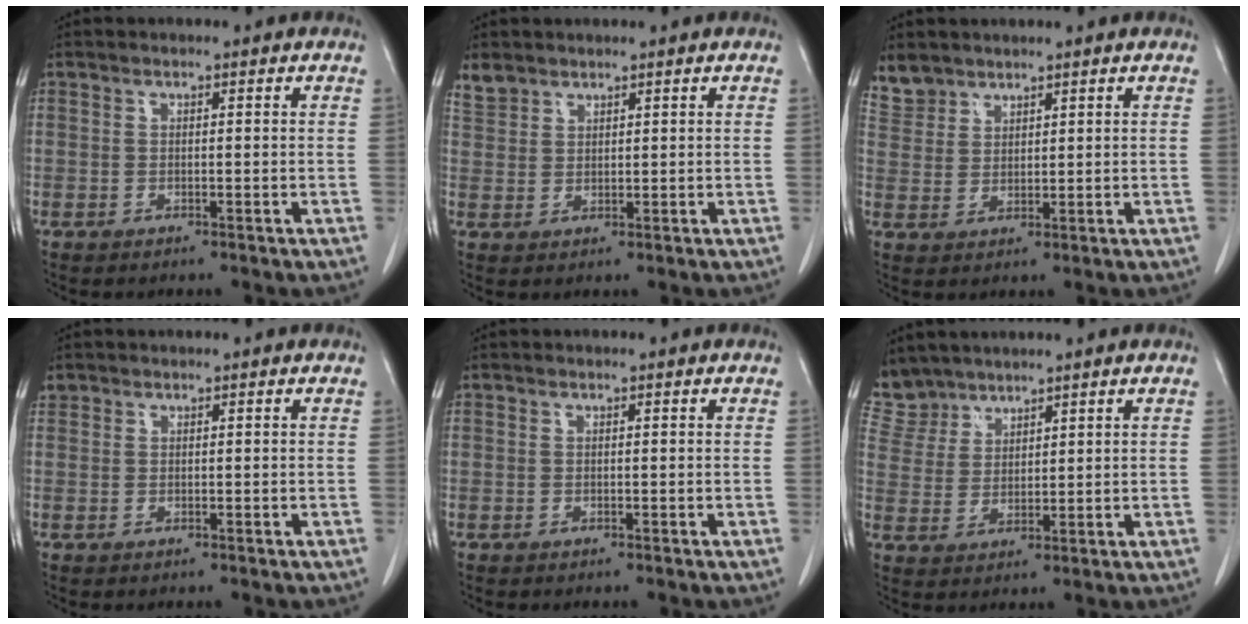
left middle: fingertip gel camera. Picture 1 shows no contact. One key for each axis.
{"total": 2.8, "fx": 2.5, "fy": 1.4, "fz": 0.2, "tx": -0.006, "ty": 0.009, "tz": 0.051}
{"total": 4.1, "fx": 3.7, "fy": 2.0, "fz": 0.0, "tx": 0.002, "ty": 0.007, "tz": 0.077}
{"total": 0.9, "fx": 0.7, "fy": 0.6, "fz": 0.0, "tx": 0.002, "ty": 0.013, "tz": 0.012}
{"total": 0.0}
{"total": 6.1, "fx": 5.7, "fy": 2.4, "fz": -0.3, "tx": 0.003, "ty": 0.004, "tz": 0.125}